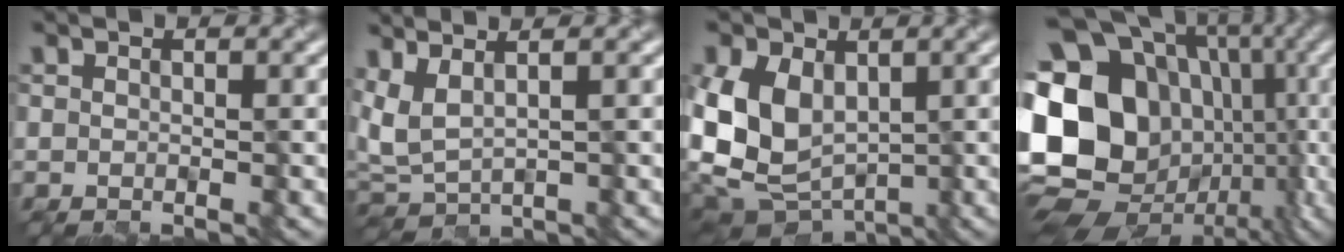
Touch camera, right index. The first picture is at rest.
{"total": 3.4, "force": [0.8, 1.2, 3.1], "torque": [-0.077, 0.001, 0.016]}
{"total": 7.9, "force": [-0.2, 5.7, 5.6], "torque": [-0.109, -0.016, -0.016]}
{"total": 21.8, "force": [-1.8, 18.2, 11.8], "torque": [-0.213, 0.024, -0.057]}